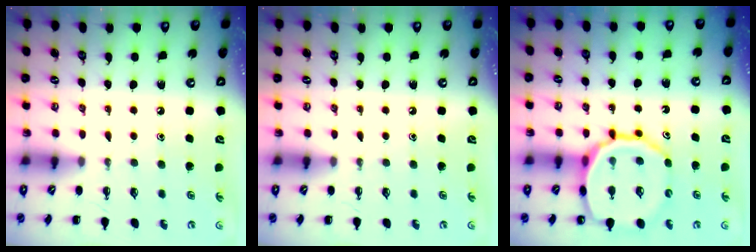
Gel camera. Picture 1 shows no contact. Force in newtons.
{"total": 0.0}
{"total": 17.8, "press": 17.6, "slide": 2.8}